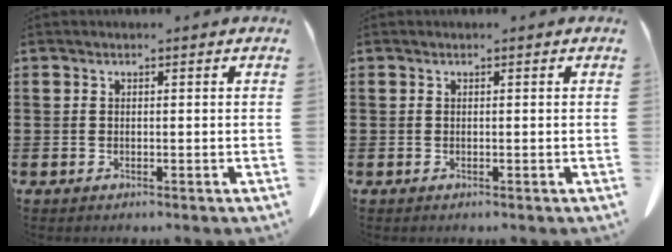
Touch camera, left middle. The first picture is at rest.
{"total": 0.0}